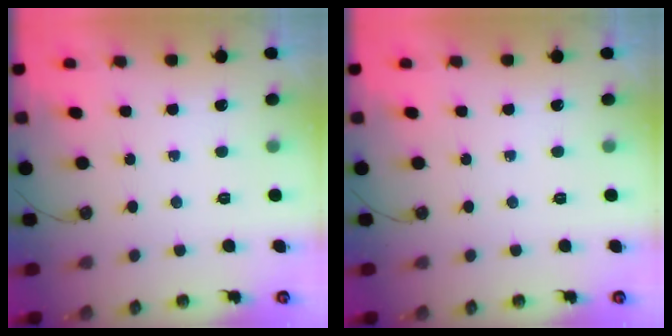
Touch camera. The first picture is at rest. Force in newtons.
{"total": 0.0}